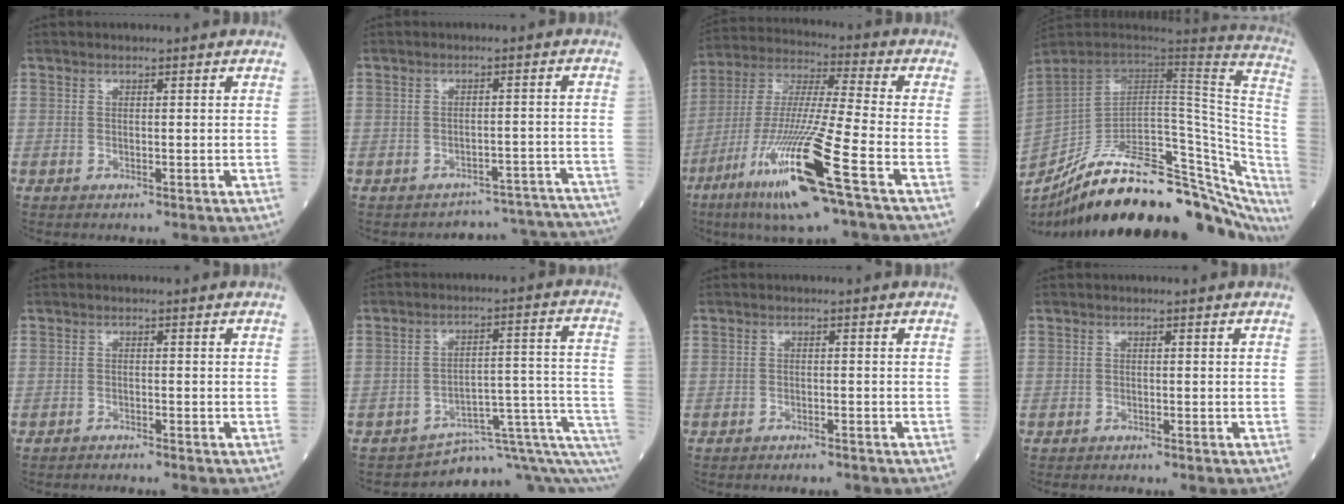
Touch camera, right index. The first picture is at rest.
{"total": 12.6, "force": [-12.4, 1.8, -0.8], "torque": [0.036, 0.042, -0.138]}
{"total": 19.0, "force": [-8.9, -0.1, 16.8], "torque": [-0.366, -0.044, -0.170]}
{"total": 32.8, "force": [-23.7, 9.6, 20.5], "torque": [-0.237, -0.021, -0.336]}
{"total": 2.8, "force": [-2.7, -0.1, 0.7], "torque": [-0.009, -0.004, -0.038]}
{"total": 11.3, "force": [-10.4, 1.6, 4.1], "torque": [-0.030, 0.072, -0.132]}
{"total": 2.2, "force": [-2.0, 0.4, 0.7], "torque": [-0.013, -0.003, -0.026]}
{"total": 1.7, "force": [-1.6, 0.4, 0.3], "torque": [-0.007, -0.002, -0.025]}